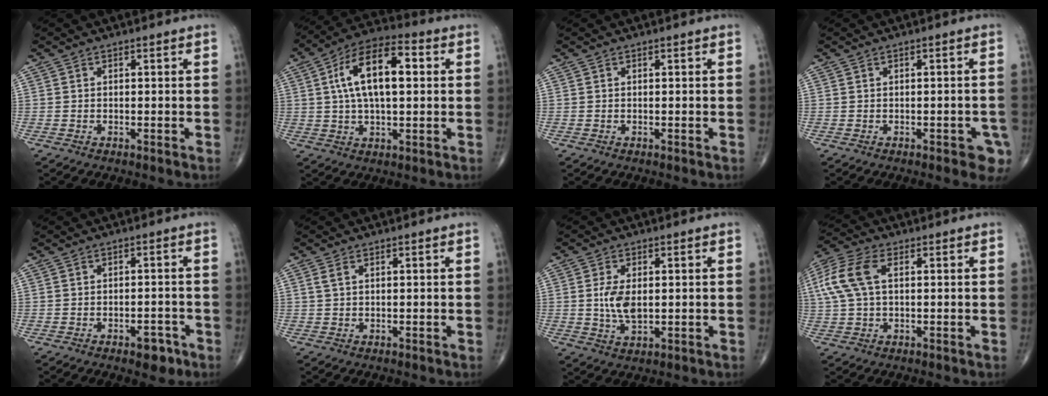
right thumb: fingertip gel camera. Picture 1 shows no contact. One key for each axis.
{"total": 14.9, "fx": 2.7, "fy": 6.9, "fz": 12.9, "tx": -0.225, "ty": 0.022, "tz": 0.041}
{"total": 0.0}
{"total": 4.2, "fx": -2.0, "fy": 1.7, "fz": 3.3, "tx": -0.021, "ty": 0.002, "tz": -0.022}
{"total": 3.9, "fx": -2.2, "fy": 1.9, "fz": 2.5, "tx": -0.020, "ty": 0.012, "tz": -0.027}
{"total": 1.4, "fx": 0.6, "fy": 0.7, "fz": 1.0, "tx": -0.029, "ty": 0.010, "tz": 0.017}
{"total": 5.7, "fx": 0.4, "fy": 3.0, "fz": 4.9, "tx": -0.099, "ty": -0.007, "tz": 0.010}
{"total": 10.7, "fx": 2.5, "fy": 5.9, "fz": 8.6, "tx": -0.209, "ty": 0.025, "tz": 0.049}